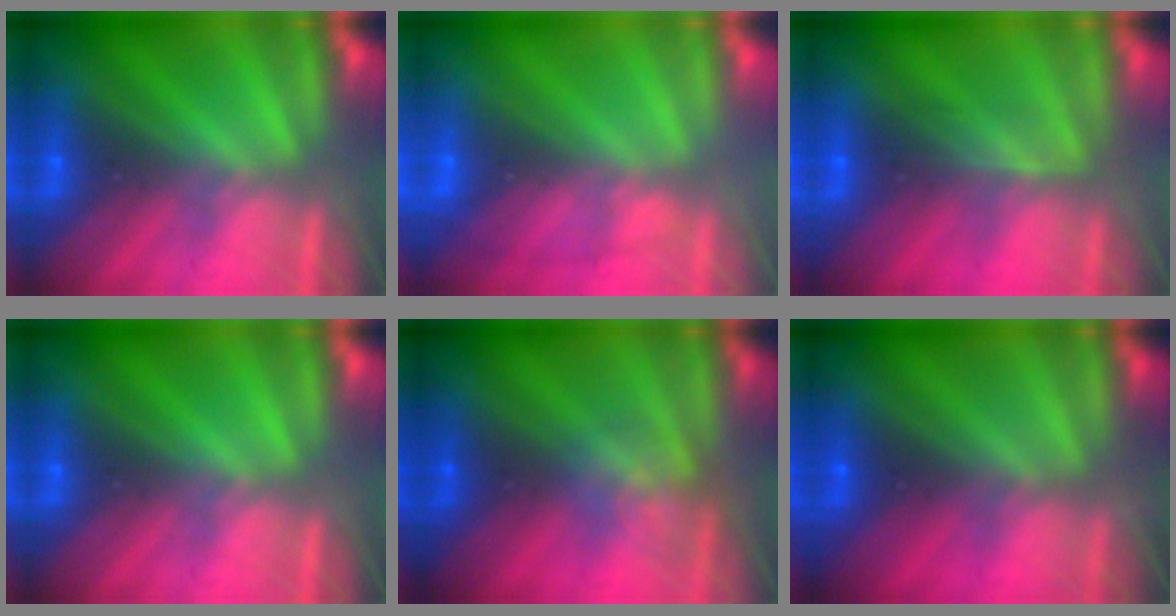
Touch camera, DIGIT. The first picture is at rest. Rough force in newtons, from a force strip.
{"total": 1.6}
{"total": 2.4}
{"total": 0.0}
{"total": 2.6}
{"total": 9.1}